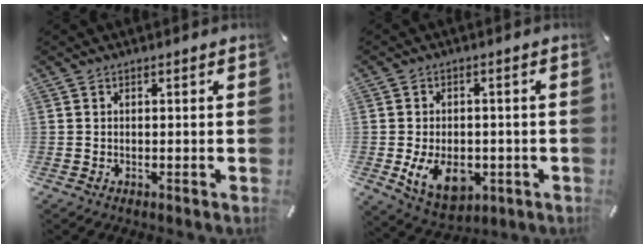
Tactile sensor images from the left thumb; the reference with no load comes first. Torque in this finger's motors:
{"motor_torque": [1.73, 2.18, 1.21, 0.45, 0.15]}